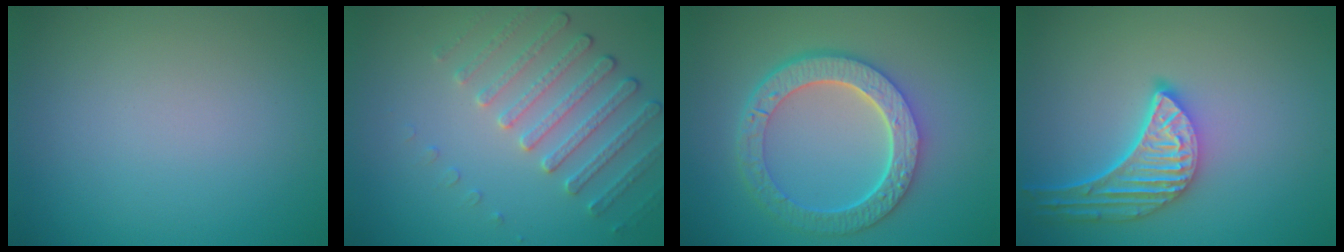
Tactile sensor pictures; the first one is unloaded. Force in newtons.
{"total": 3.0, "press": 2.7, "slide": 1.3}
{"total": 6.3, "press": 4.9, "slide": 4.0}
{"total": 5.2, "press": 4.2, "slide": 3.2}